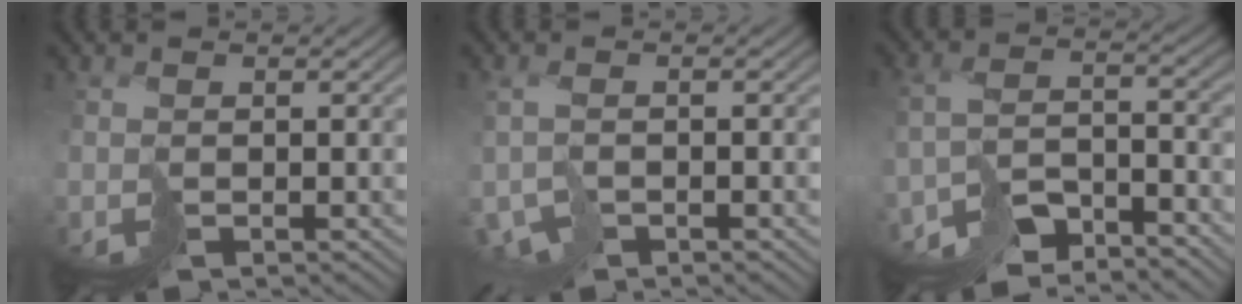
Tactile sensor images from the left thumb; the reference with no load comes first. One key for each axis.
{"total": 2.7, "fx": -1.9, "fy": 1.0, "fz": 1.6, "tx": -0.024, "ty": 0.002, "tz": -0.035}
{"total": 7.3, "fx": -6.7, "fy": 1.5, "fz": 2.4, "tx": -0.034, "ty": 0.006, "tz": -0.126}